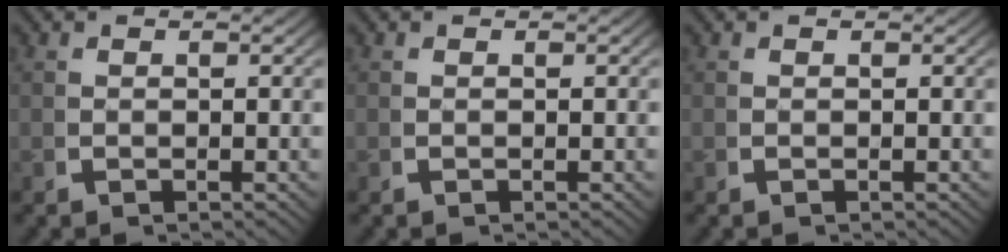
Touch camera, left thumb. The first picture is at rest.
{"total": 0.0}
{"total": 0.0}